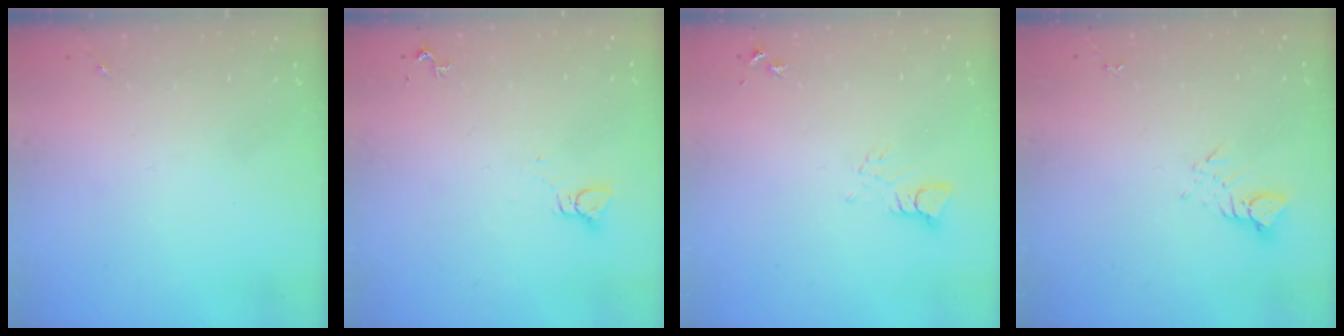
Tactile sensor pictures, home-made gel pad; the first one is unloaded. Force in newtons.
{"total": 2.2, "press": 2.2, "slide": 0.1}
{"total": 3.2, "press": 3.2, "slide": 0.3}
{"total": 3.1, "press": 3.1, "slide": 0.3}